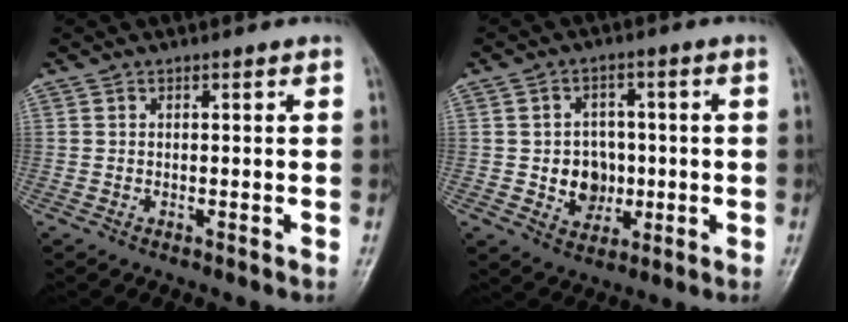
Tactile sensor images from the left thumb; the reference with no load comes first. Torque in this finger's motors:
{"motor_torque": [-0.05, 0.14, 0.44, -0.02, 0.00]}